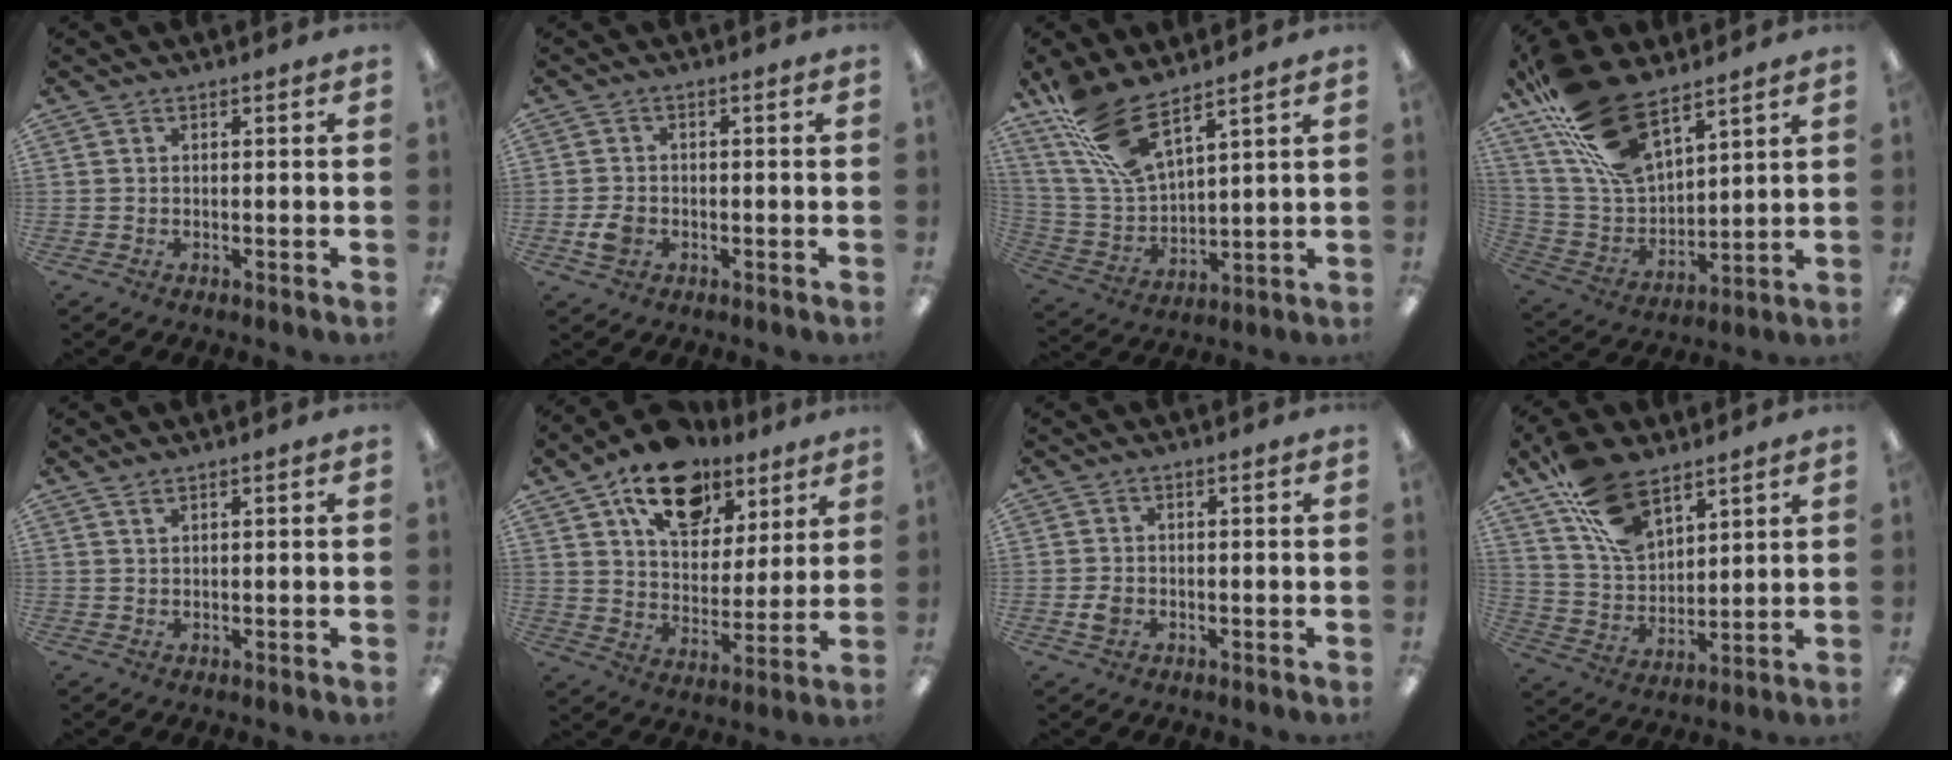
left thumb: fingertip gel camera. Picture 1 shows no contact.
{"total": 3.6, "force": [-1.2, 2.7, 2.1], "torque": [-0.040, 0.004, -0.021]}
{"total": 14.3, "force": [10.2, 4.5, 8.9], "torque": [-0.202, -0.043, 0.187]}
{"total": 21.0, "force": [14.0, 9.8, 12.4], "torque": [-0.272, -0.071, 0.257]}
{"total": 1.1, "force": [0.9, 0.2, 0.5], "torque": [-0.012, 0.000, 0.017]}
{"total": 17.2, "force": [11.2, 10.1, 8.3], "torque": [-0.127, -0.058, 0.199]}
{"total": 2.2, "force": [-0.6, 1.7, 1.3], "torque": [-0.022, 0.003, -0.010]}
{"total": 15.5, "force": [10.0, 8.0, 8.7], "torque": [-0.171, -0.036, 0.191]}